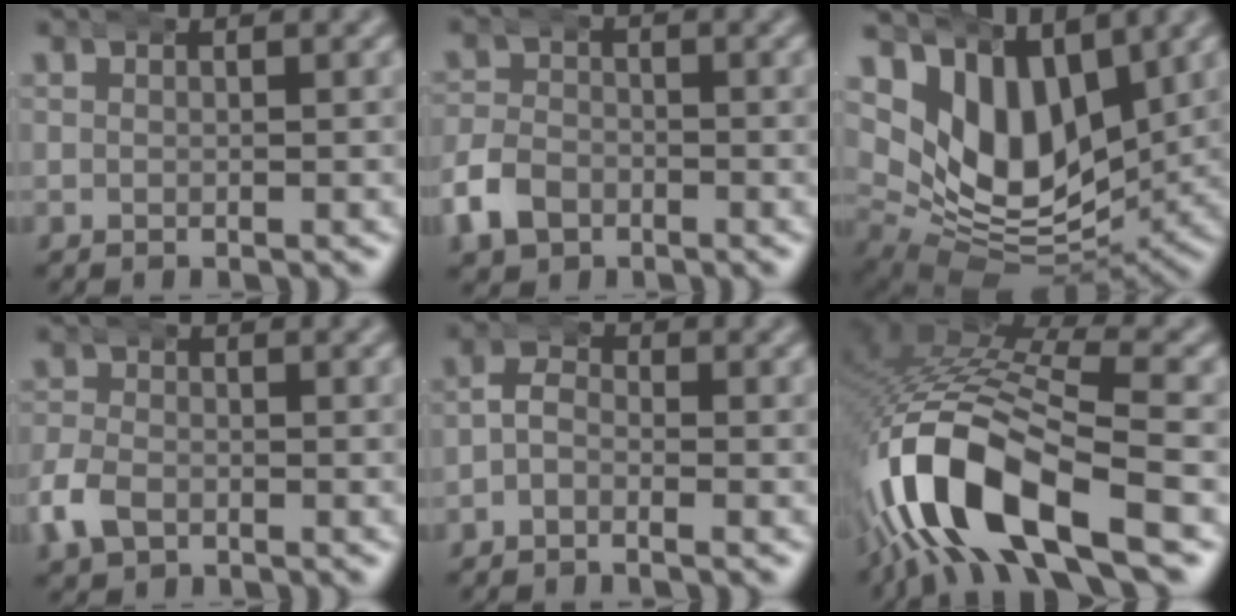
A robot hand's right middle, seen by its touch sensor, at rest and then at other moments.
{"total": 3.7, "force": [-1.8, 2.9, 1.5], "torque": [-0.037, 0.003, -0.039]}
{"total": 16.0, "force": [2.8, 11.8, 10.3], "torque": [-0.194, -0.028, 0.050]}
{"total": 3.0, "force": [-1.3, 2.3, 1.5], "torque": [-0.043, 0.001, -0.025]}
{"total": 2.7, "force": [-0.7, 2.2, 1.4], "torque": [-0.019, 0.008, -0.028]}
{"total": 13.1, "force": [-1.6, 7.3, 10.7], "torque": [-0.247, -0.016, -0.025]}